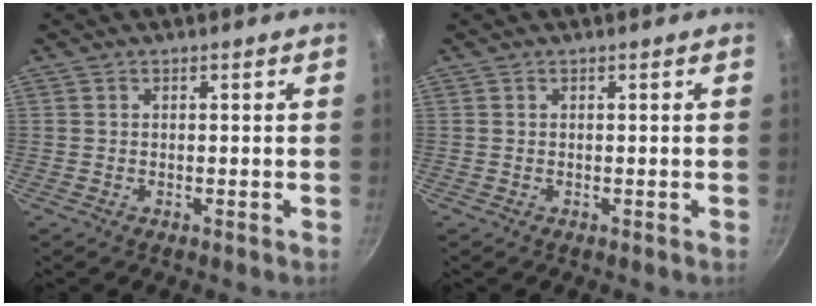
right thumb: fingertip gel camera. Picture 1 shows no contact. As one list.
[{"total": 0.0}]